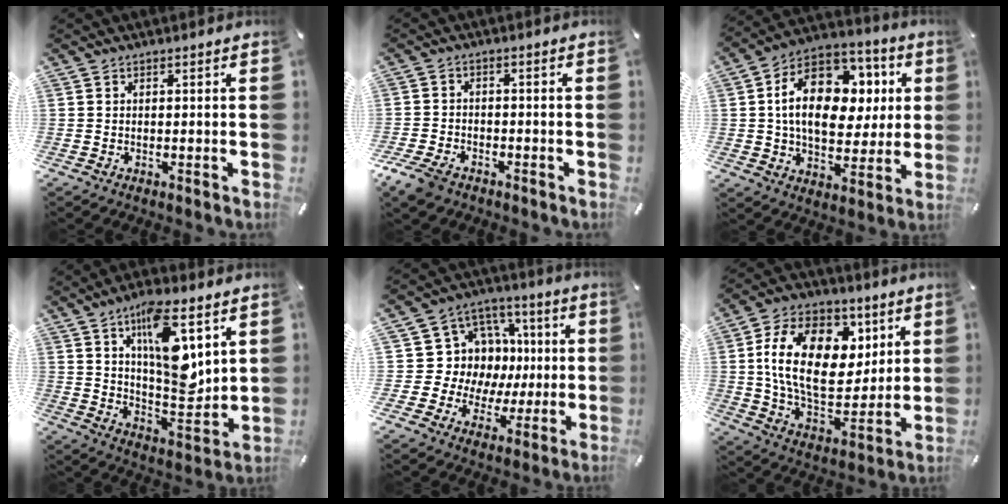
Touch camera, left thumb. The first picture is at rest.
{"total": 5.1, "force": [-3.6, 2.9, 2.2], "torque": [-0.058, 0.013, -0.072]}
{"total": 19.0, "force": [4.1, 13.2, 13.0], "torque": [-0.215, -0.007, 0.076]}
{"total": 16.5, "force": [7.9, 6.6, 12.9], "torque": [-0.197, -0.039, 0.129]}
{"total": 12.5, "force": [-0.4, 12.3, 2.1], "torque": [-0.021, -0.016, 0.014]}
{"total": 21.2, "force": [6.0, 14.1, 14.7], "torque": [-0.258, -0.008, 0.105]}